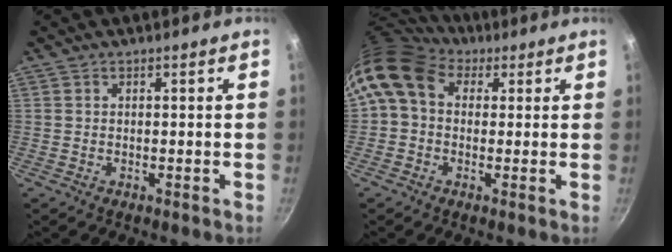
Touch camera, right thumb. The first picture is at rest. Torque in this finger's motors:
{"motor_torque": [2.13, 2.13, 1.17, -0.68, 0.50]}